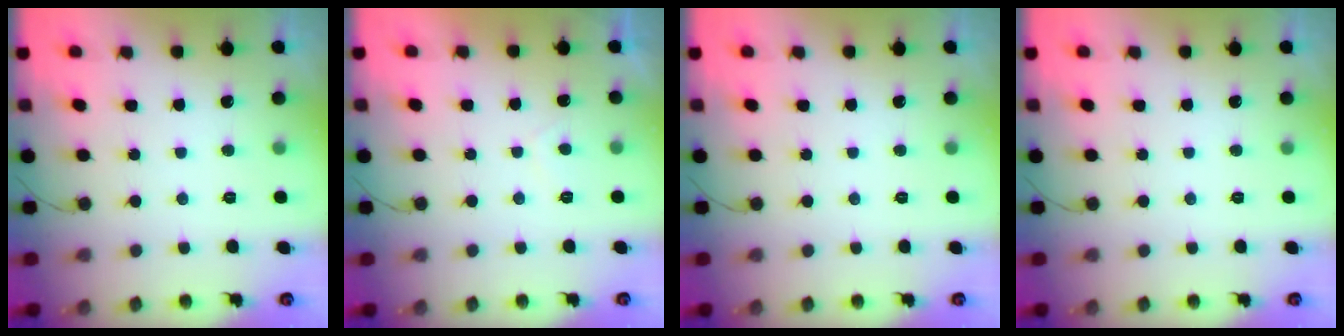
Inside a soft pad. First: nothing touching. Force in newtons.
{"total": 1.6, "press": 1.6, "slide": 0.5}
{"total": 0.0}
{"total": 0.0}